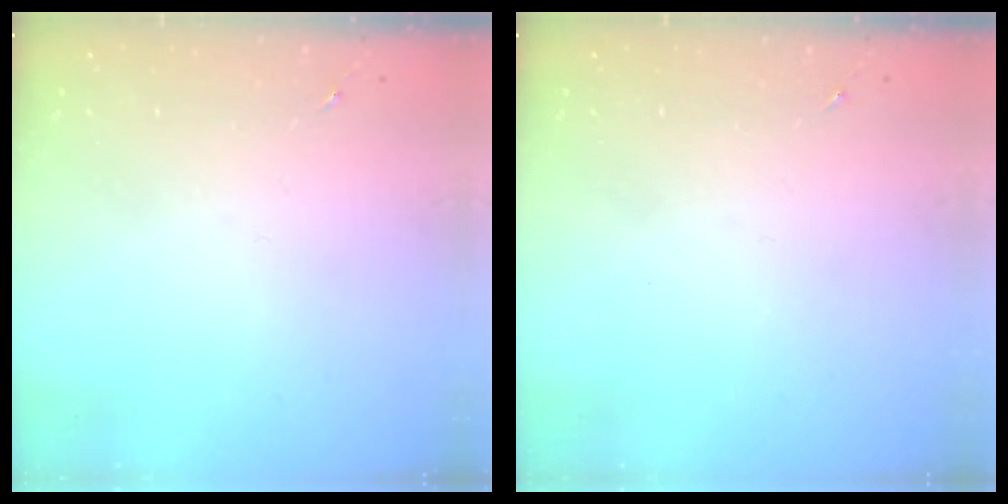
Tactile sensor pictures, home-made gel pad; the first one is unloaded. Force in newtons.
{"total": 0.0}